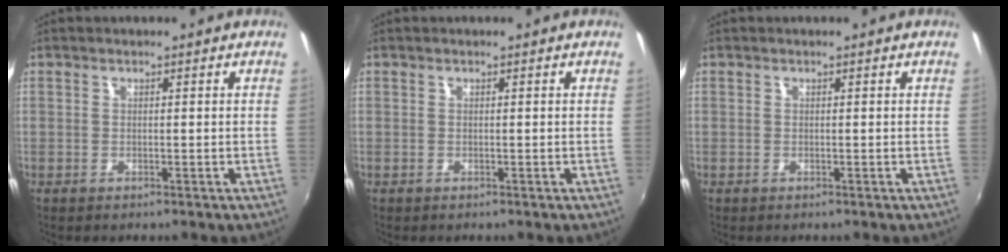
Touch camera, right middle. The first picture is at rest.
{"total": 0.0}
{"total": 0.0}